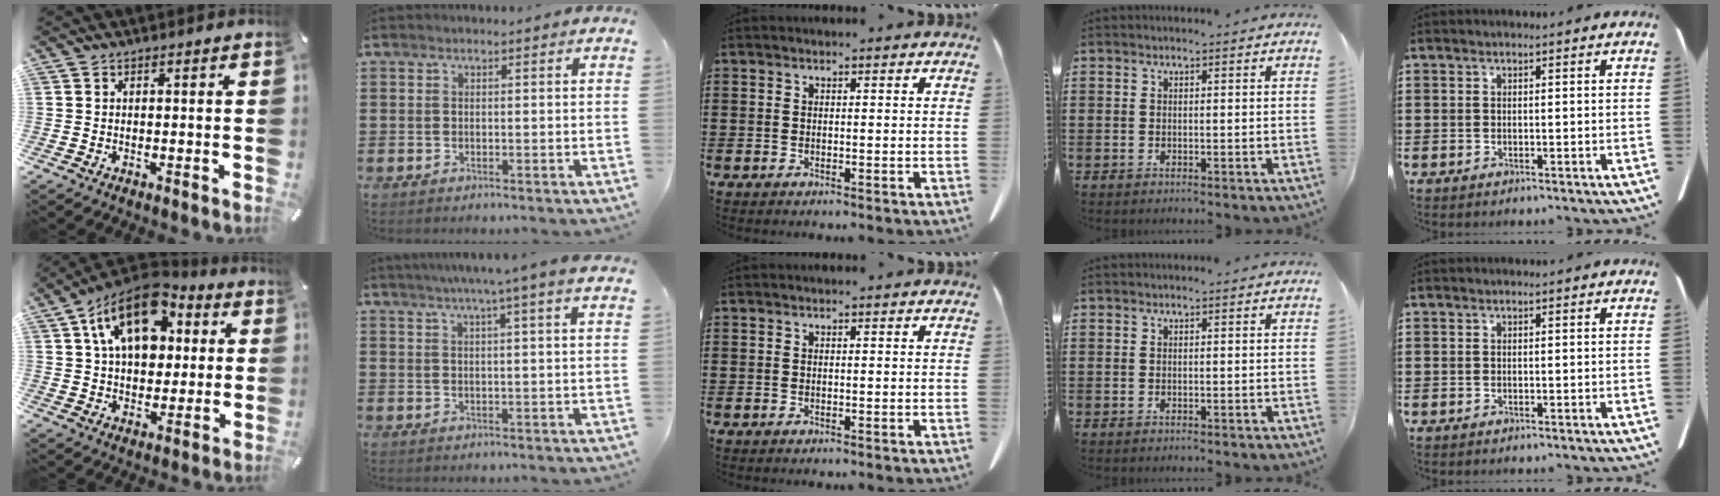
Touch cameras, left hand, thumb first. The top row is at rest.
{"thumb": {"total": 17.1, "force": [6.6, 11.1, 11.1], "torque": [-0.204, -0.023, 0.116]}, "index": {"total": 4.5, "force": [3.3, -0.9, 2.9], "torque": [-0.065, -0.005, 0.055]}}